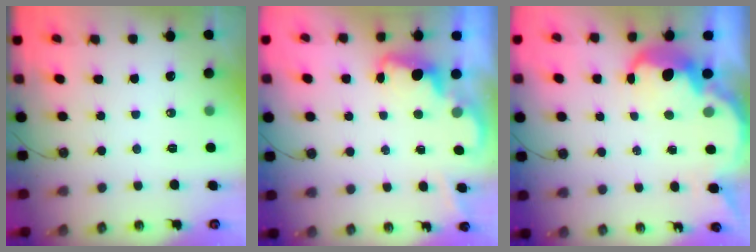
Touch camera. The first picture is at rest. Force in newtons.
{"total": 1.9, "press": 1.9, "slide": 0.6}
{"total": 5.6, "press": 5.6, "slide": 0.6}